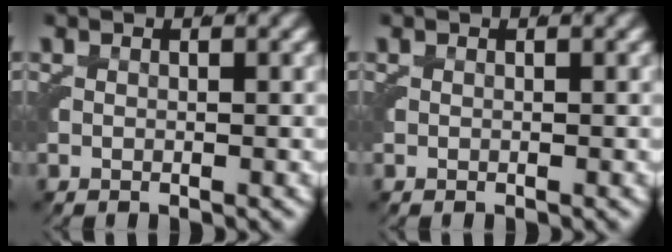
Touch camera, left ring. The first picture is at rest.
{"total": 0.0}